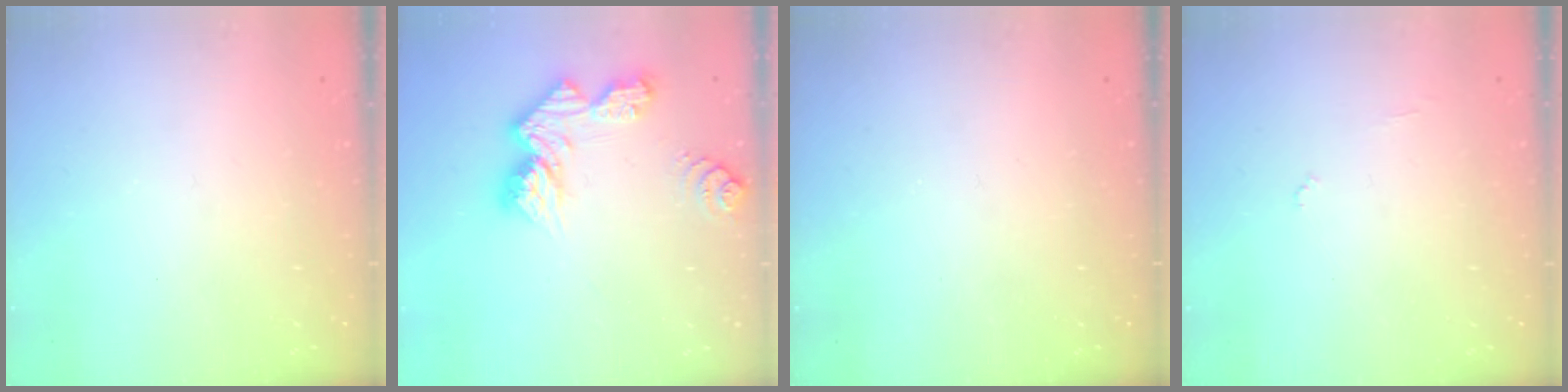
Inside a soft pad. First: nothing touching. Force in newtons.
{"total": 12.0, "press": 12.0, "slide": 1.0}
{"total": 0.0}
{"total": 3.9, "press": 3.9, "slide": 0.3}